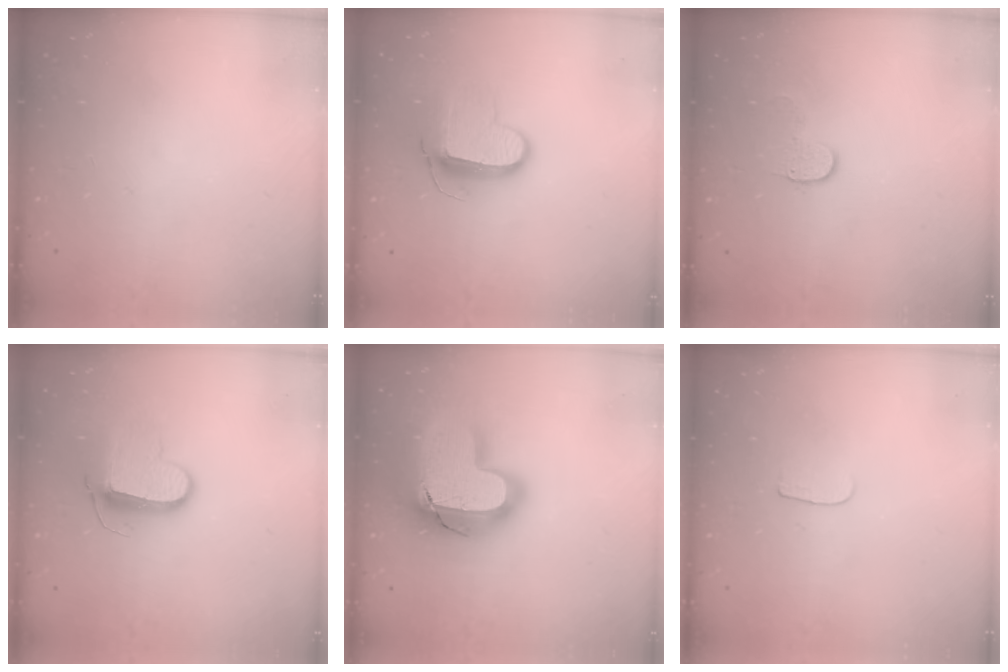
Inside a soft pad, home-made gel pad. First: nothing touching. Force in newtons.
{"total": 10.3, "press": 10.2, "slide": 1.3}
{"total": 6.0, "press": 6.0, "slide": 0.6}
{"total": 10.3, "press": 10.3, "slide": 0.5}
{"total": 23.0, "press": 22.9, "slide": 1.6}
{"total": 4.3, "press": 4.3, "slide": 0.5}